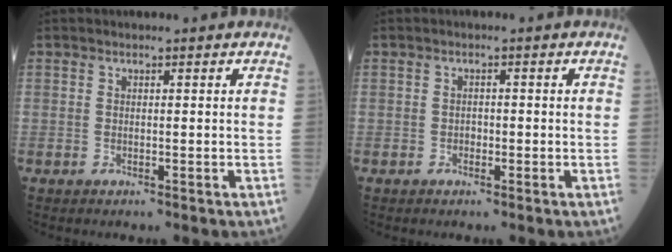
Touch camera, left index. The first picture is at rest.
{"total": 0.8, "force": [-0.5, 0.5, 0.4], "torque": [-0.002, 0.000, -0.012]}